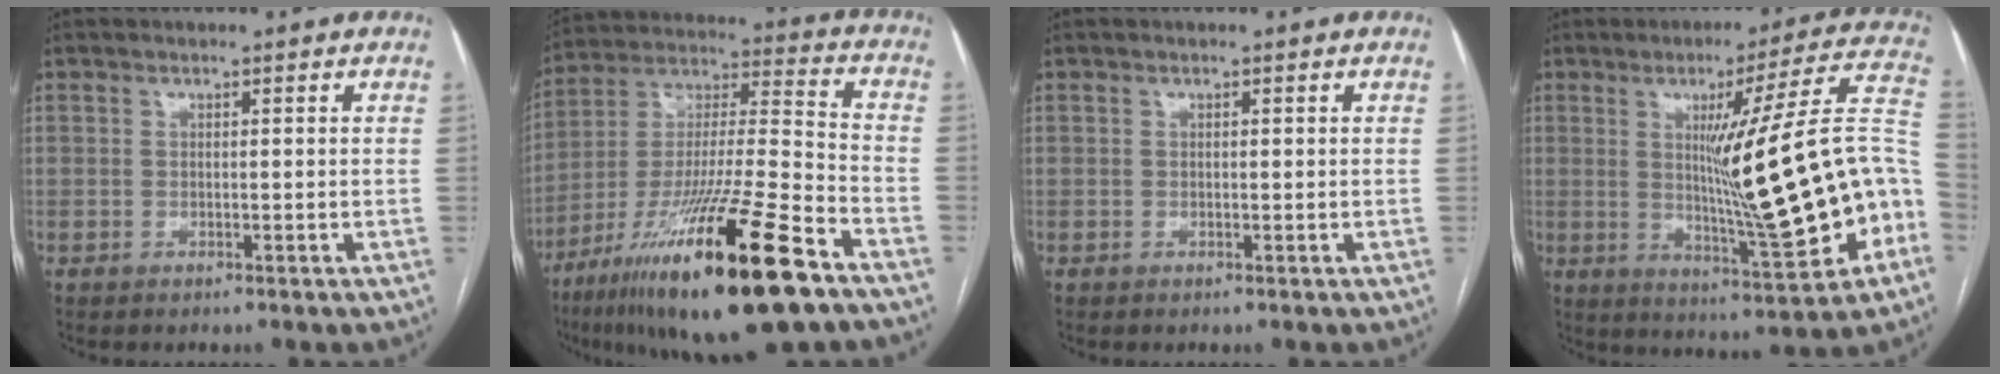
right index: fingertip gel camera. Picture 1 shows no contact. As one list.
[{"total": 26.7, "force": [-15.7, 2.3, 21.5], "torque": [-0.362, -0.046, -0.271]}, {"total": 0.0}, {"total": 22.6, "force": [-2.1, 0.6, 22.5], "torque": [-0.273, 0.014, -0.026]}]